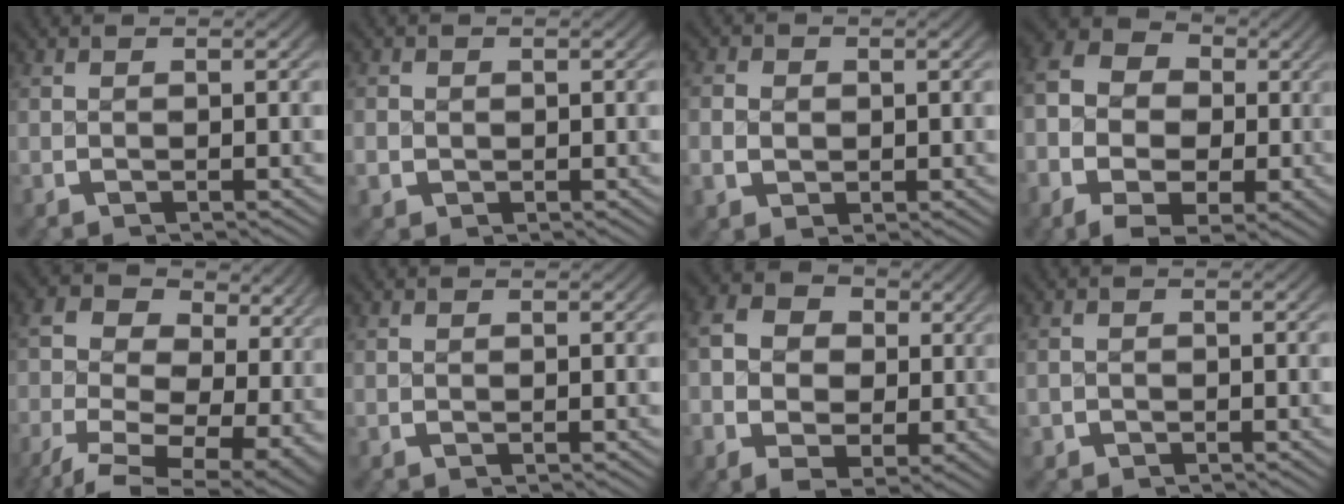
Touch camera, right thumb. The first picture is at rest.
{"total": 1.9, "force": [-0.1, 1.8, 0.5], "torque": [-0.013, -0.005, 0.000]}
{"total": 2.3, "force": [-0.1, 1.9, 1.2], "torque": [-0.026, -0.003, 0.003]}
{"total": 12.8, "force": [0.6, 10.2, 7.8], "torque": [-0.146, -0.015, 0.000]}
{"total": 12.8, "force": [-2.5, 8.6, 9.2], "torque": [-0.169, -0.060, -0.020]}
{"total": 0.0}
{"total": 8.7, "force": [0.6, 6.8, 5.4], "torque": [-0.106, -0.023, 0.012]}
{"total": 1.1, "force": [-0.7, 0.8, -0.1], "torque": [0.002, -0.006, -0.011]}